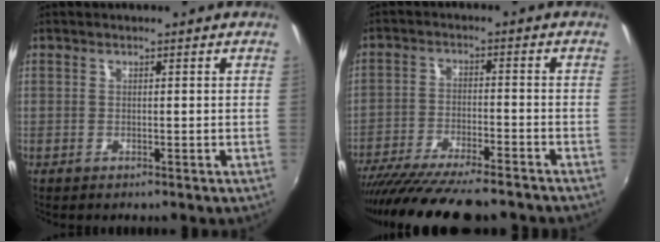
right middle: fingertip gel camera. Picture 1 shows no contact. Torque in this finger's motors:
{"motor_torque": [1.11, -1.03, 0.39, 0.21]}